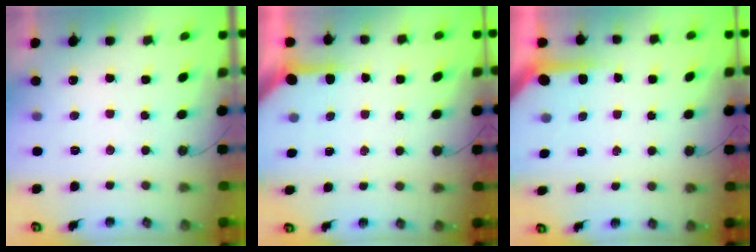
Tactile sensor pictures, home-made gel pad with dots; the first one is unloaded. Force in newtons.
{"total": 3.5, "press": 3.5, "slide": 0.4}
{"total": 3.8, "press": 3.8, "slide": 0.3}